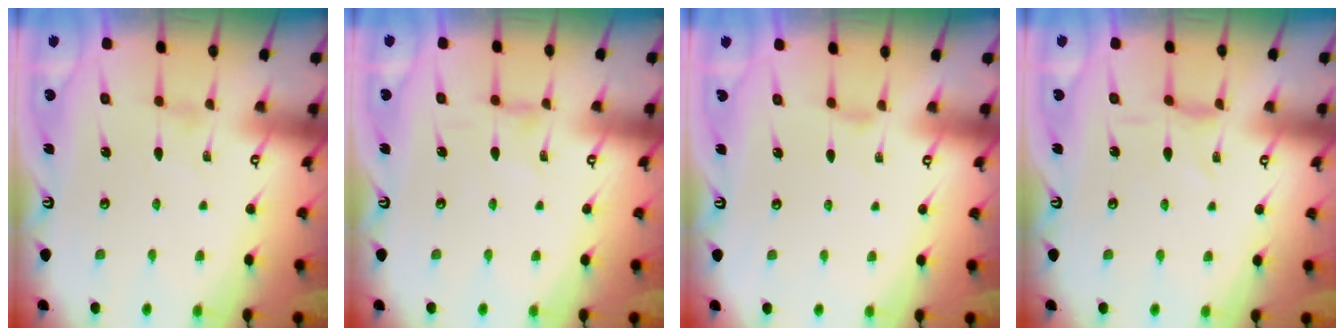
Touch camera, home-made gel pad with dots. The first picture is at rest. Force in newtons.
{"total": 0.9, "press": 0.9, "slide": 0.3}
{"total": 1.5, "press": 1.4, "slide": 0.4}
{"total": 1.0, "press": 1.0, "slide": 0.4}